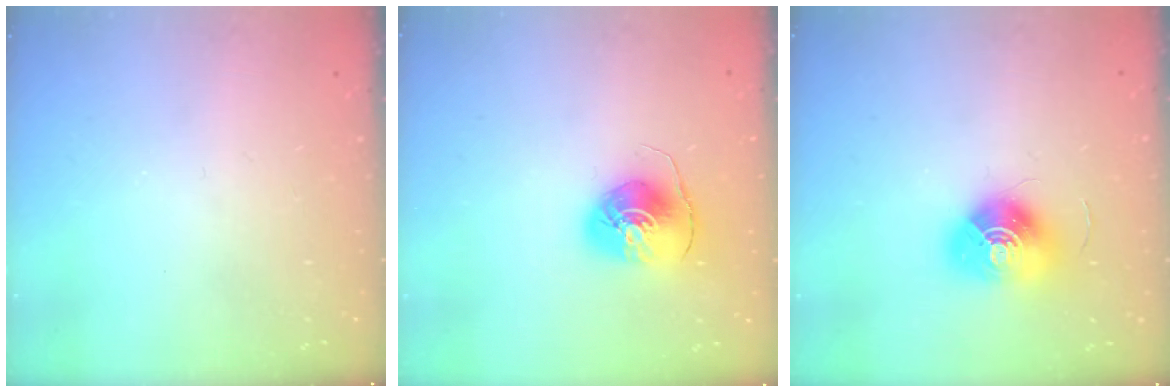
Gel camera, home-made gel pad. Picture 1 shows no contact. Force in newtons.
{"total": 7.5, "press": 7.5, "slide": 0.7}
{"total": 12.7, "press": 12.7, "slide": 0.5}